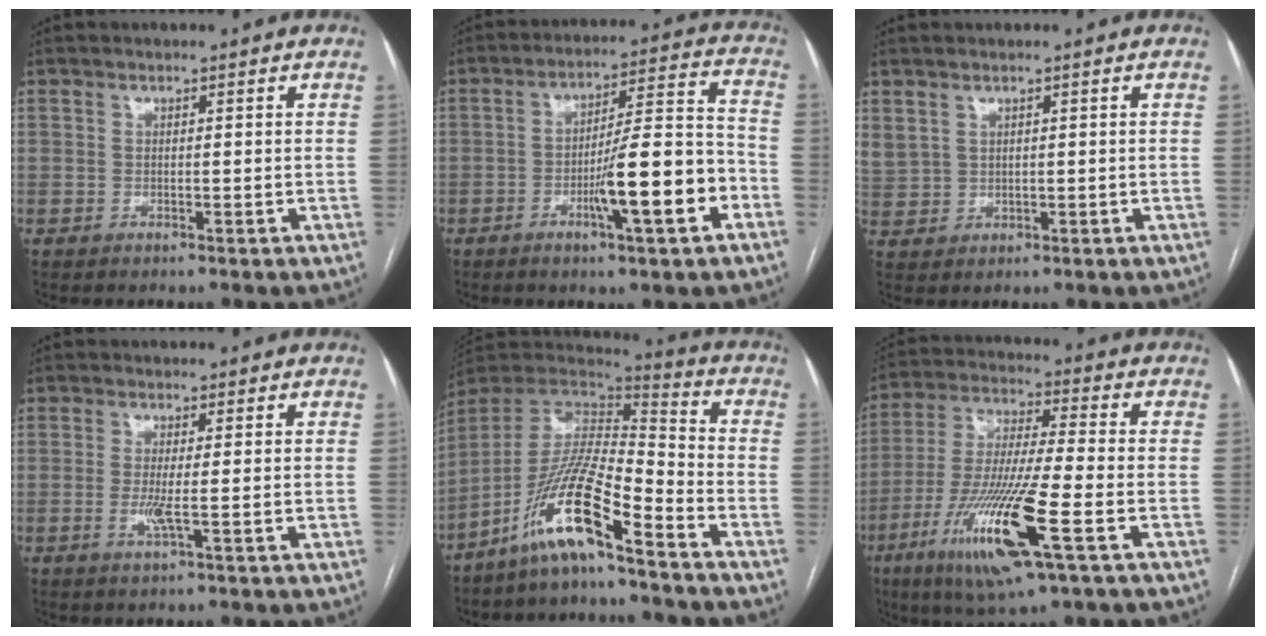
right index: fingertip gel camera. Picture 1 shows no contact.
{"total": 12.9, "force": [-5.0, 1.0, 11.9], "torque": [-0.186, 0.006, -0.075]}
{"total": 4.2, "force": [2.2, 3.1, 1.8], "torque": [-0.050, 0.010, 0.059]}
{"total": 2.6, "force": [-0.4, -0.2, 2.6], "torque": [-0.057, -0.006, -0.008]}
{"total": 14.4, "force": [-9.4, 1.5, 10.8], "torque": [-0.214, -0.002, -0.175]}
{"total": 16.8, "force": [-6.8, 0.9, 15.3], "torque": [-0.316, -0.028, -0.124]}